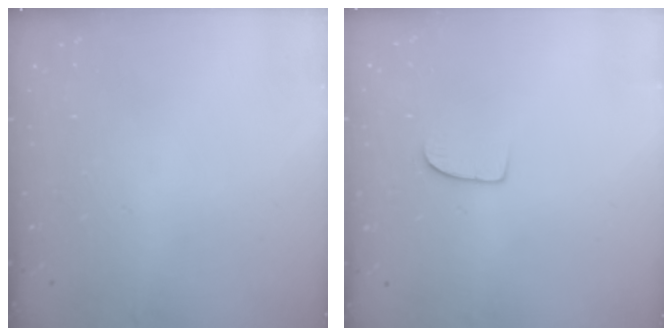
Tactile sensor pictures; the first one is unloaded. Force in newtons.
{"total": 6.5, "press": 6.5, "slide": 0.5}